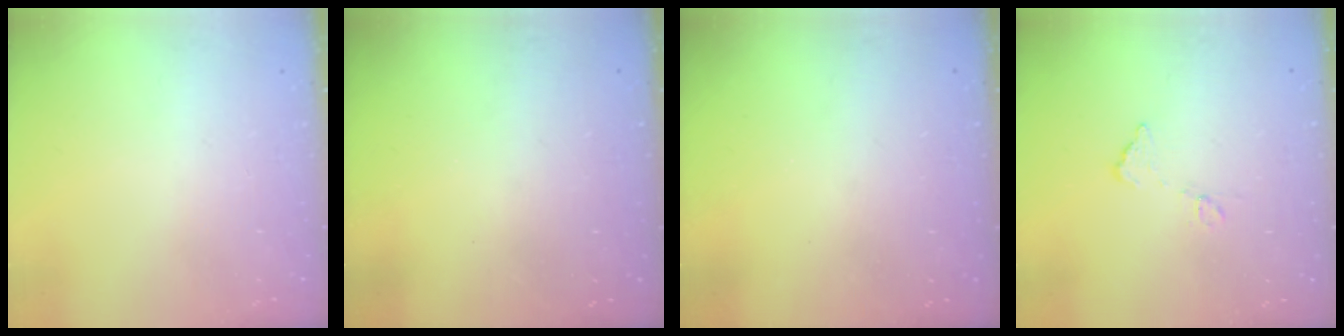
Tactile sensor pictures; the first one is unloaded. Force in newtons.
{"total": 3.1, "press": 3.1, "slide": 0.1}
{"total": 3.1, "press": 3.1, "slide": 0.1}
{"total": 6.4, "press": 6.4, "slide": 0.4}